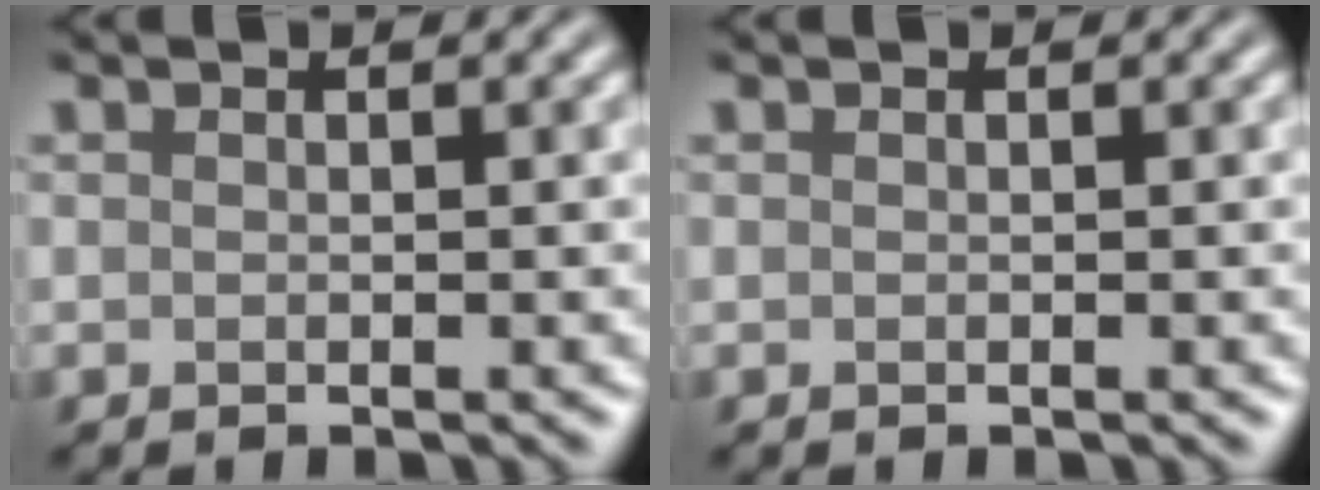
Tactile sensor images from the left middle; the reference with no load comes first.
{"total": 0.0}